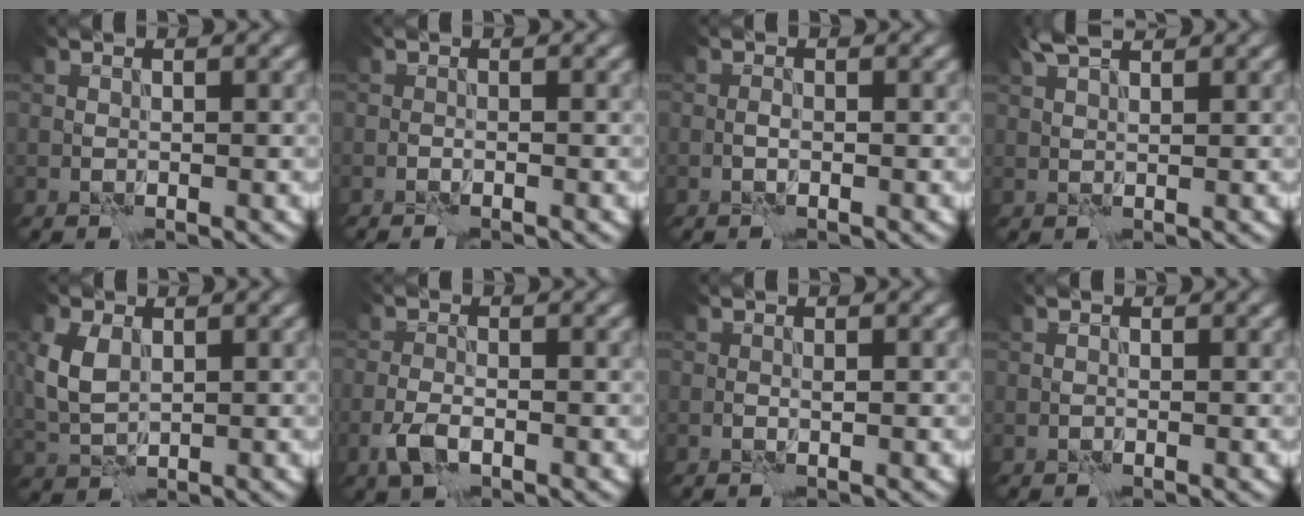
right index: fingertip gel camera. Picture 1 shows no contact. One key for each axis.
{"total": 0.9, "fx": -0.8, "fy": -0.3, "fz": 0.1, "tx": -0.002, "ty": -0.001, "tz": -0.017}
{"total": 0.5, "fx": -0.4, "fy": 0.0, "fz": 0.3, "tx": -0.005, "ty": 0.003, "tz": -0.009}
{"total": 2.8, "fx": 2.4, "fy": 0.4, "fz": 1.4, "tx": -0.037, "ty": 0.008, "tz": 0.044}
{"total": 3.7, "fx": 1.2, "fy": 2.4, "fz": 2.5, "tx": -0.067, "ty": 0.005, "tz": 0.025}
{"total": 2.1, "fx": -1.2, "fy": 0.8, "fz": 1.5, "tx": -0.034, "ty": -0.003, "tz": -0.027}
{"total": 0.0}
{"total": 0.0}